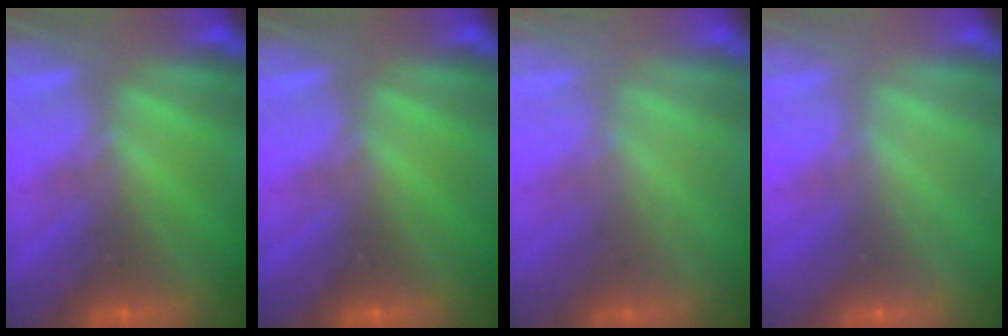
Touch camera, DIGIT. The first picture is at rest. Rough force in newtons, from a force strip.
{"total": 0.0}
{"total": 2.2}
{"total": 3.4}